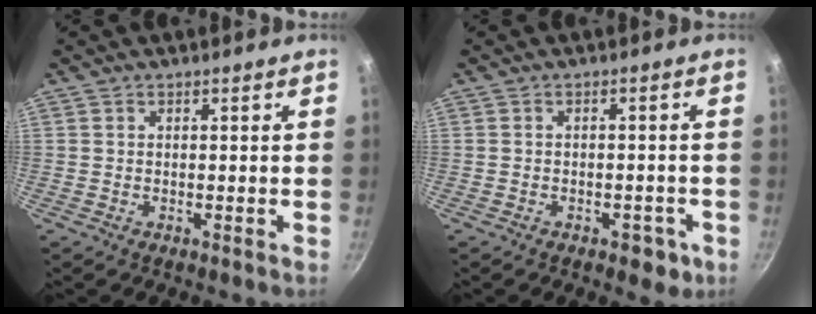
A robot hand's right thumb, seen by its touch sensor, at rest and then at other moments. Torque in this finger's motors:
{"motor_torque": [-0.07, 0.15, -0.20, 0.01, 0.08]}